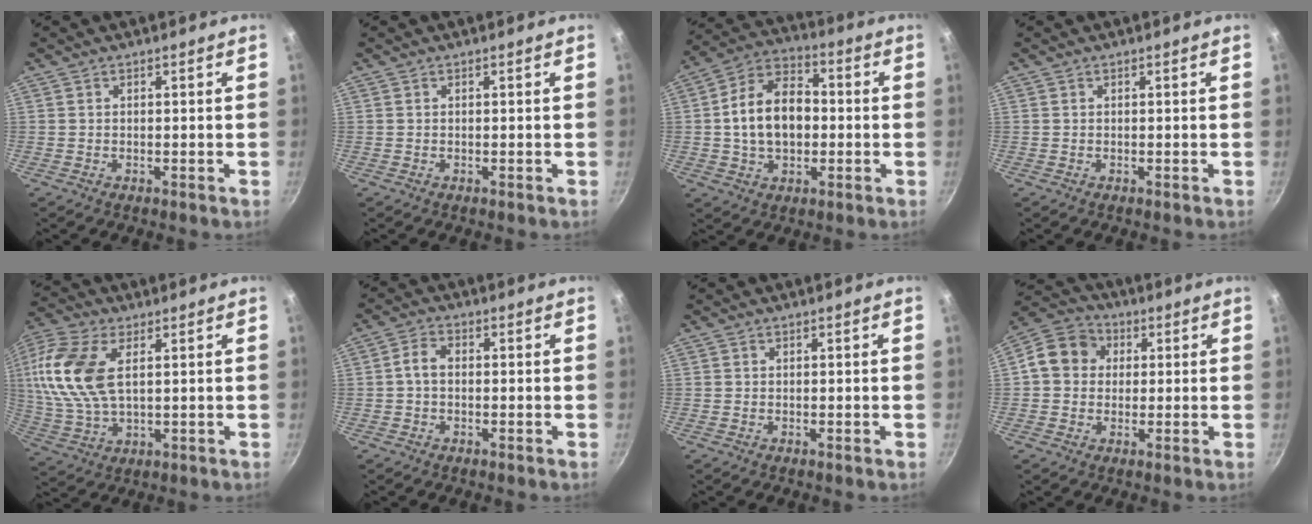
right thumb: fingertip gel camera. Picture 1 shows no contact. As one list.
[{"total": 0.0}, {"total": 13.8, "force": [-0.3, 9.4, 10.1], "torque": [-0.147, 0.029, -0.016]}, {"total": 0.0}, {"total": 15.7, "force": [3.9, 8.5, 12.6], "torque": [-0.265, 0.002, 0.076]}, {"total": 3.2, "force": [-0.4, 2.2, 2.2], "torque": [-0.042, 0.014, -0.013]}, {"total": 0.0}, {"total": 10.0, "force": [1.9, 8.7, 4.4], "torque": [-0.052, 0.017, 0.015]}]